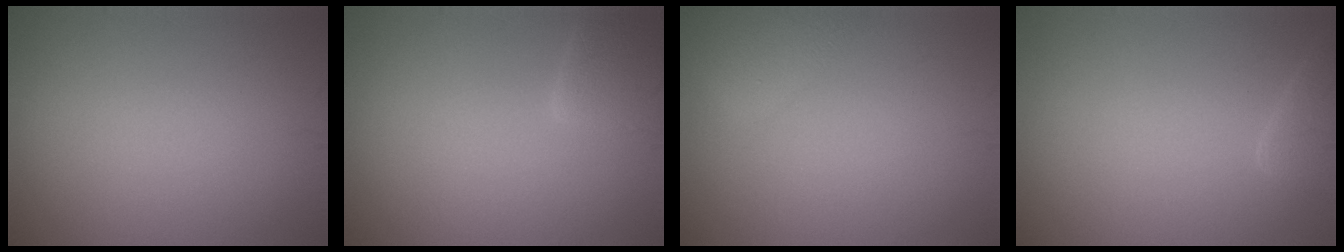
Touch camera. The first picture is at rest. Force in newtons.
{"total": 2.8, "press": 2.8, "slide": 0.2}
{"total": 2.5, "press": 2.5, "slide": 0.2}
{"total": 2.0, "press": 2.0, "slide": 0.2}